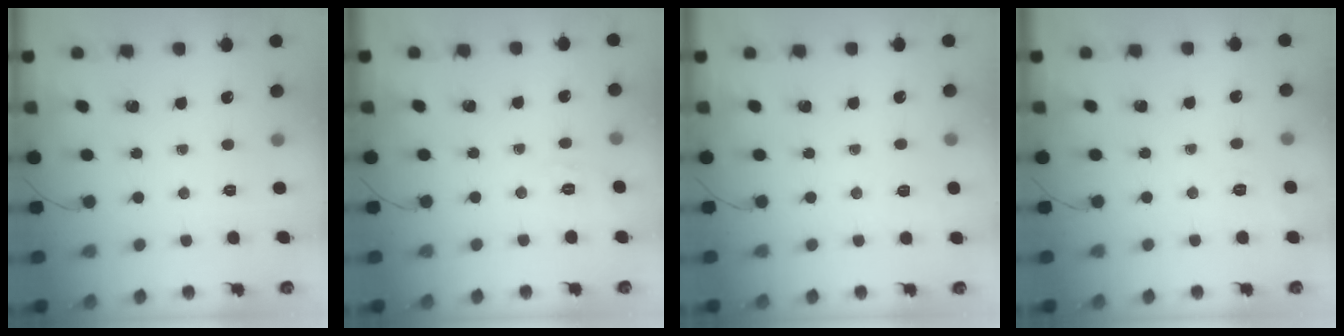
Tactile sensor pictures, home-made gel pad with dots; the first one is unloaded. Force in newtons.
{"total": 2.0, "press": 0.4, "slide": 1.9}
{"total": 4.5, "press": 4.2, "slide": 1.7}
{"total": 3.0, "press": 2.3, "slide": 2.0}